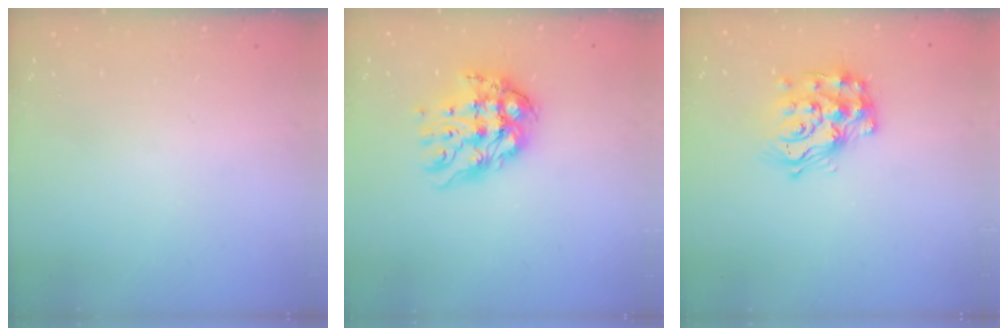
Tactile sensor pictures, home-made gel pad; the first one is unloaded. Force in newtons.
{"total": 13.5, "press": 13.5, "slide": 1.0}
{"total": 16.0, "press": 16.0, "slide": 1.0}